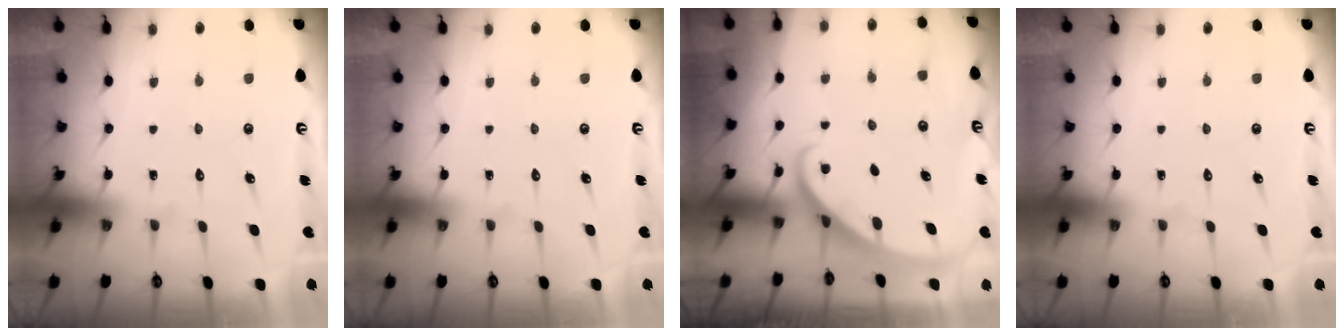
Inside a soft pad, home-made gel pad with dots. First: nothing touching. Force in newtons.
{"total": 0.0}
{"total": 1.9, "press": 1.9, "slide": 0.1}
{"total": 0.0}